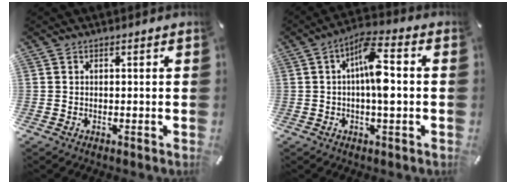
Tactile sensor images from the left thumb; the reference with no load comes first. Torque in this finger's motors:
{"motor_torque": [0.16, 0.43, 0.39, -0.16, 0.15]}